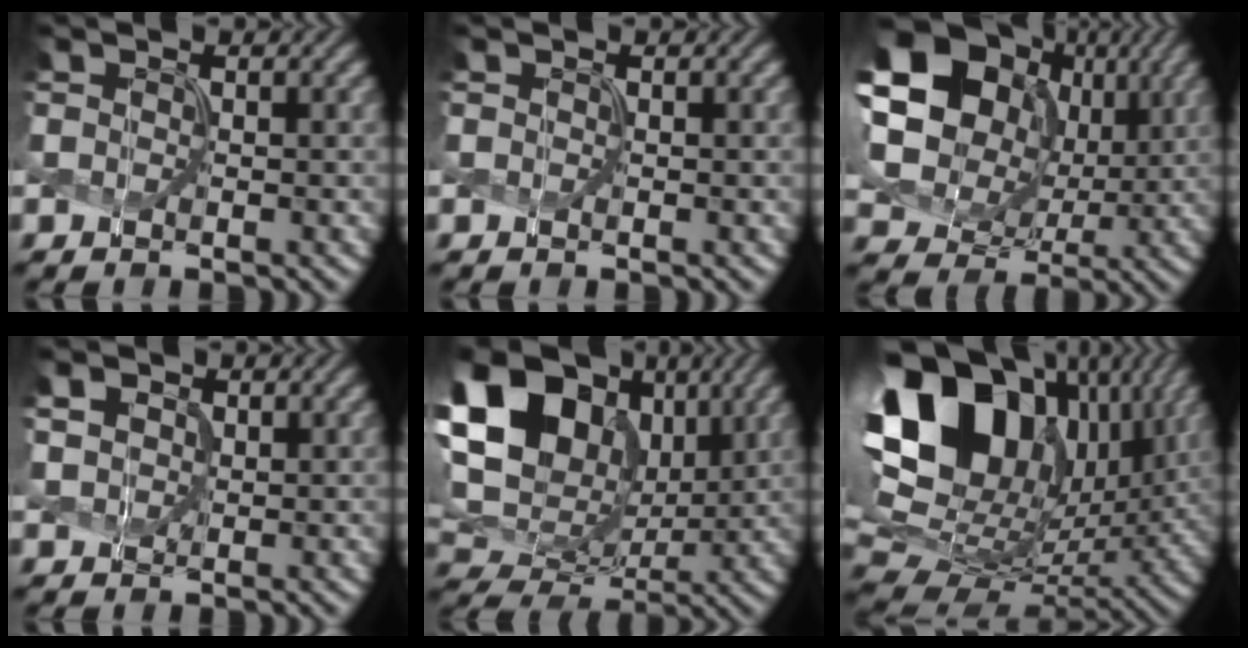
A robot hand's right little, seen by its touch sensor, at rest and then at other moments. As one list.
[{"total": 0.0}, {"total": 17.4, "force": [5.1, 14.2, 8.7], "torque": [-0.222, 0.023, 0.098]}, {"total": 2.6, "force": [1.3, 1.9, 1.2], "torque": [-0.040, 0.009, 0.022]}, {"total": 19.8, "force": [6.9, 14.2, 12.0], "torque": [-0.260, 0.061, 0.112]}, {"total": 19.9, "force": [5.9, 13.6, 13.3], "torque": [-0.266, 0.025, 0.119]}]